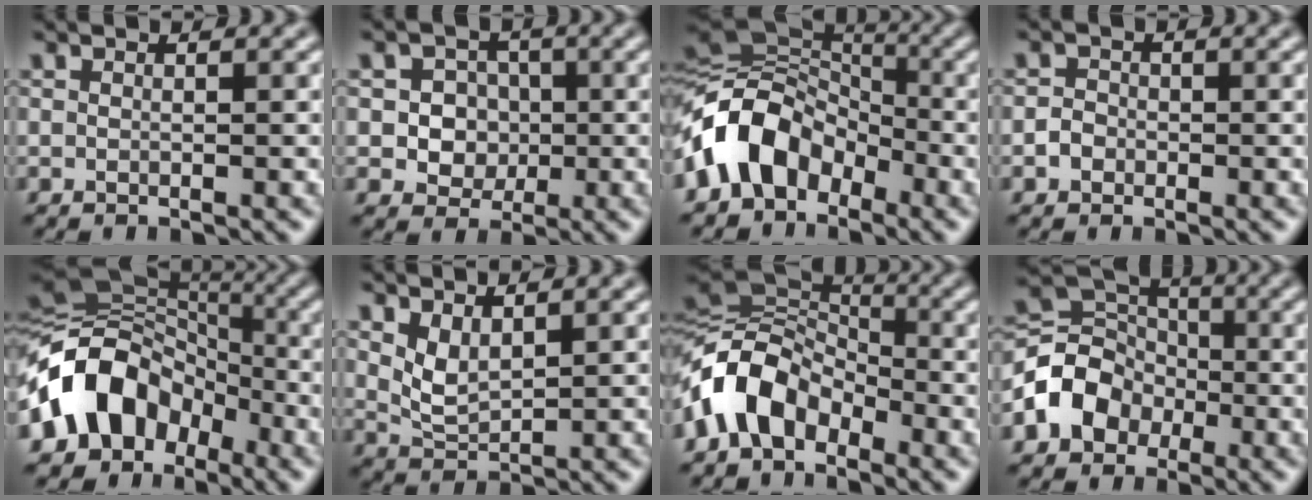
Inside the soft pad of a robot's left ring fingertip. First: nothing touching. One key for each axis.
{"total": 4.0, "fx": -0.4, "fy": 3.6, "fz": 1.7, "tx": -0.007, "ty": 0.004, "tz": -0.023}
{"total": 8.6, "fx": -3.7, "fy": 6.0, "fz": 5.0, "tx": -0.080, "ty": 0.013, "tz": -0.089}
{"total": 1.4, "fx": -0.6, "fy": 1.2, "fz": 0.4, "tx": -0.001, "ty": 0.001, "tz": -0.014}
{"total": 10.5, "fx": -4.3, "fy": 7.9, "fz": 5.4, "tx": -0.086, "ty": 0.019, "tz": -0.104}
{"total": 2.4, "fx": 1.3, "fy": 1.1, "fz": 1.6, "tx": -0.040, "ty": -0.008, "tz": 0.033}
{"total": 7.9, "fx": -3.6, "fy": 5.1, "fz": 4.9, "tx": -0.092, "ty": 0.011, "tz": -0.085}
{"total": 5.4, "fx": -2.0, "fy": 4.4, "fz": 2.3, "tx": -0.029, "ty": 0.008, "tz": -0.050}